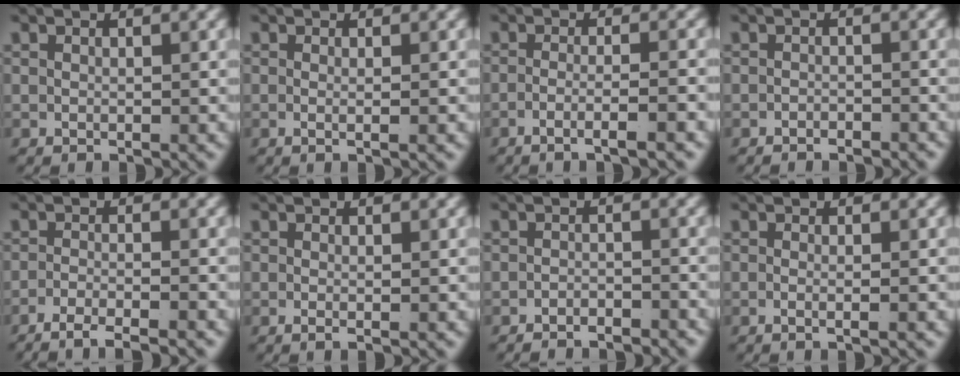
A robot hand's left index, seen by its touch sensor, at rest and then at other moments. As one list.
[{"total": 1.0, "force": [-0.4, -0.4, 0.9], "torque": [-0.023, -0.010, -0.003]}, {"total": 3.3, "force": [-2.5, -0.3, 2.1], "torque": [-0.050, -0.016, -0.038]}, {"total": 1.5, "force": [-1.5, -0.2, 0.1], "torque": [0.000, -0.008, -0.022]}, {"total": 4.3, "force": [-4.0, 0.4, 1.7], "torque": [-0.026, -0.013, -0.060]}, {"total": 0.8, "force": [-0.5, -0.1, 0.6], "torque": [-0.015, -0.009, -0.005]}, {"total": 2.5, "force": [-2.5, 0.0, 0.0], "torque": [0.005, -0.011, -0.040]}, {"total": 1.2, "force": [-0.8, -0.3, 0.9], "torque": [-0.025, -0.008, -0.010]}]